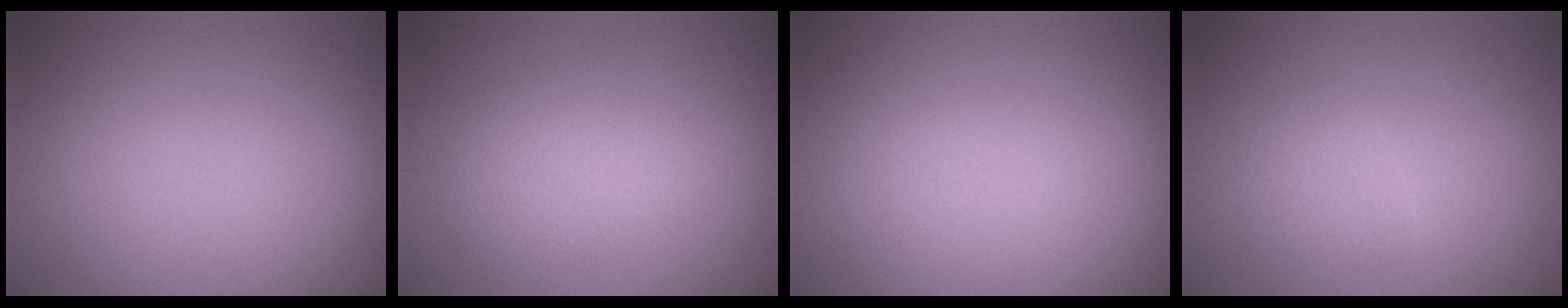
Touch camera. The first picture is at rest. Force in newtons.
{"total": 3.0, "press": 3.0, "slide": 0.1}
{"total": 0.0}
{"total": 1.4, "press": 1.4, "slide": 0.1}